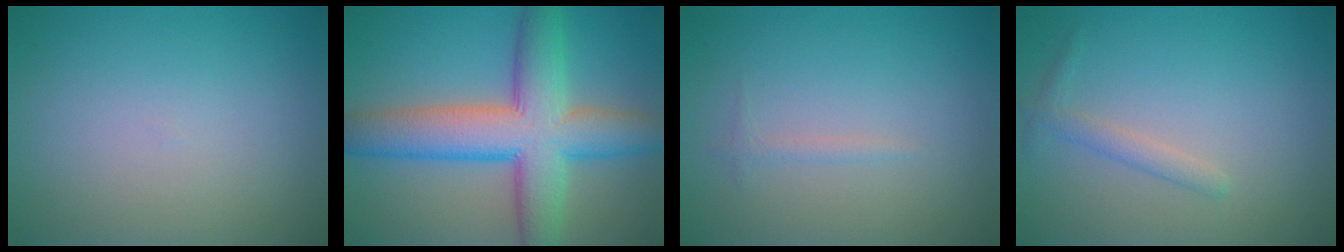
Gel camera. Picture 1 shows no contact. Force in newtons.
{"total": 9.7, "press": 9.7, "slide": 0.2}
{"total": 0.7, "press": 0.7, "slide": 0.1}
{"total": 1.5, "press": 1.5, "slide": 0.1}